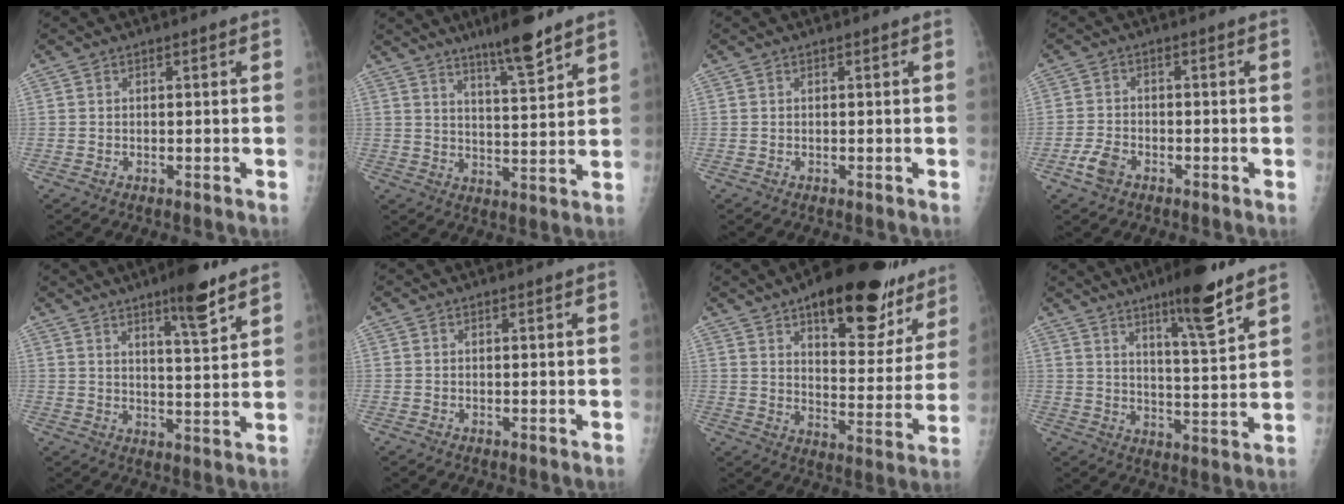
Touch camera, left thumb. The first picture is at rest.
{"total": 9.2, "force": [6.8, 1.1, 6.1], "torque": [-0.091, -0.046, 0.113]}
{"total": 0.0}
{"total": 3.8, "force": [-2.1, 2.3, 2.1], "torque": [-0.045, 0.009, -0.040]}
{"total": 8.8, "force": [6.0, 1.3, 6.4], "torque": [-0.088, -0.038, 0.088]}
{"total": 0.0}
{"total": 23.8, "force": [15.7, 9.6, 15.1], "torque": [-0.159, -0.059, 0.216]}
{"total": 11.9, "force": [8.0, 1.5, 8.7], "torque": [-0.128, -0.053, 0.125]}